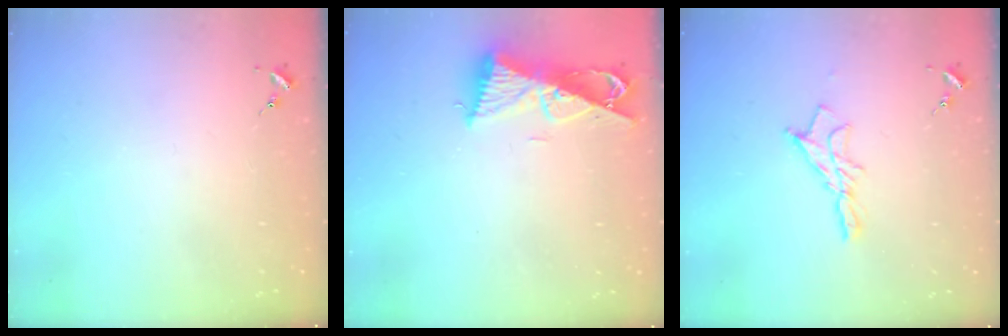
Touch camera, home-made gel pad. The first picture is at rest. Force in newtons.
{"total": 9.6, "press": 9.6, "slide": 0.5}
{"total": 10.2, "press": 10.1, "slide": 0.9}